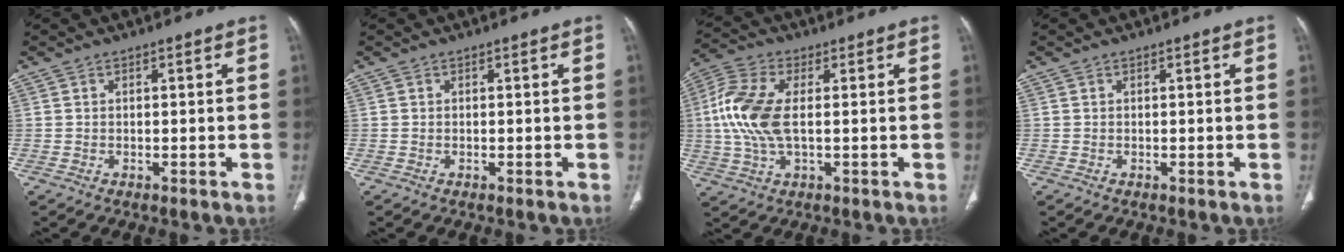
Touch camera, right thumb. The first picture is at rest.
{"total": 0.0}
{"total": 11.3, "force": [0.7, 5.4, 9.9], "torque": [-0.238, 0.010, 0.012]}
{"total": 0.0}